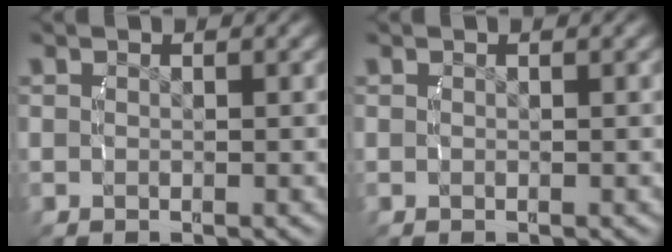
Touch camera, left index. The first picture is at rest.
{"total": 0.0}